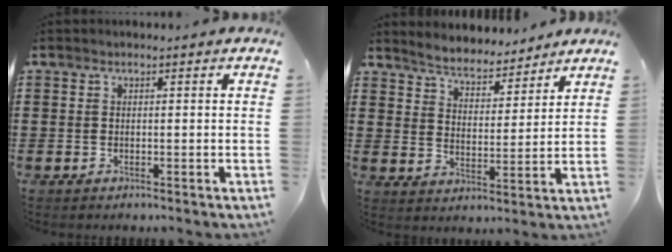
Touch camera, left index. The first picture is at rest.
{"total": 4.5, "force": [4.5, 0.3, -0.1], "torque": [-0.023, -0.028, 0.077]}